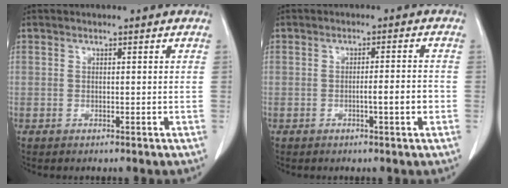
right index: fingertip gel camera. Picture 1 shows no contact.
{"total": 3.4, "force": [-1.0, 0.0, 3.3], "torque": [-0.048, -0.001, -0.014]}